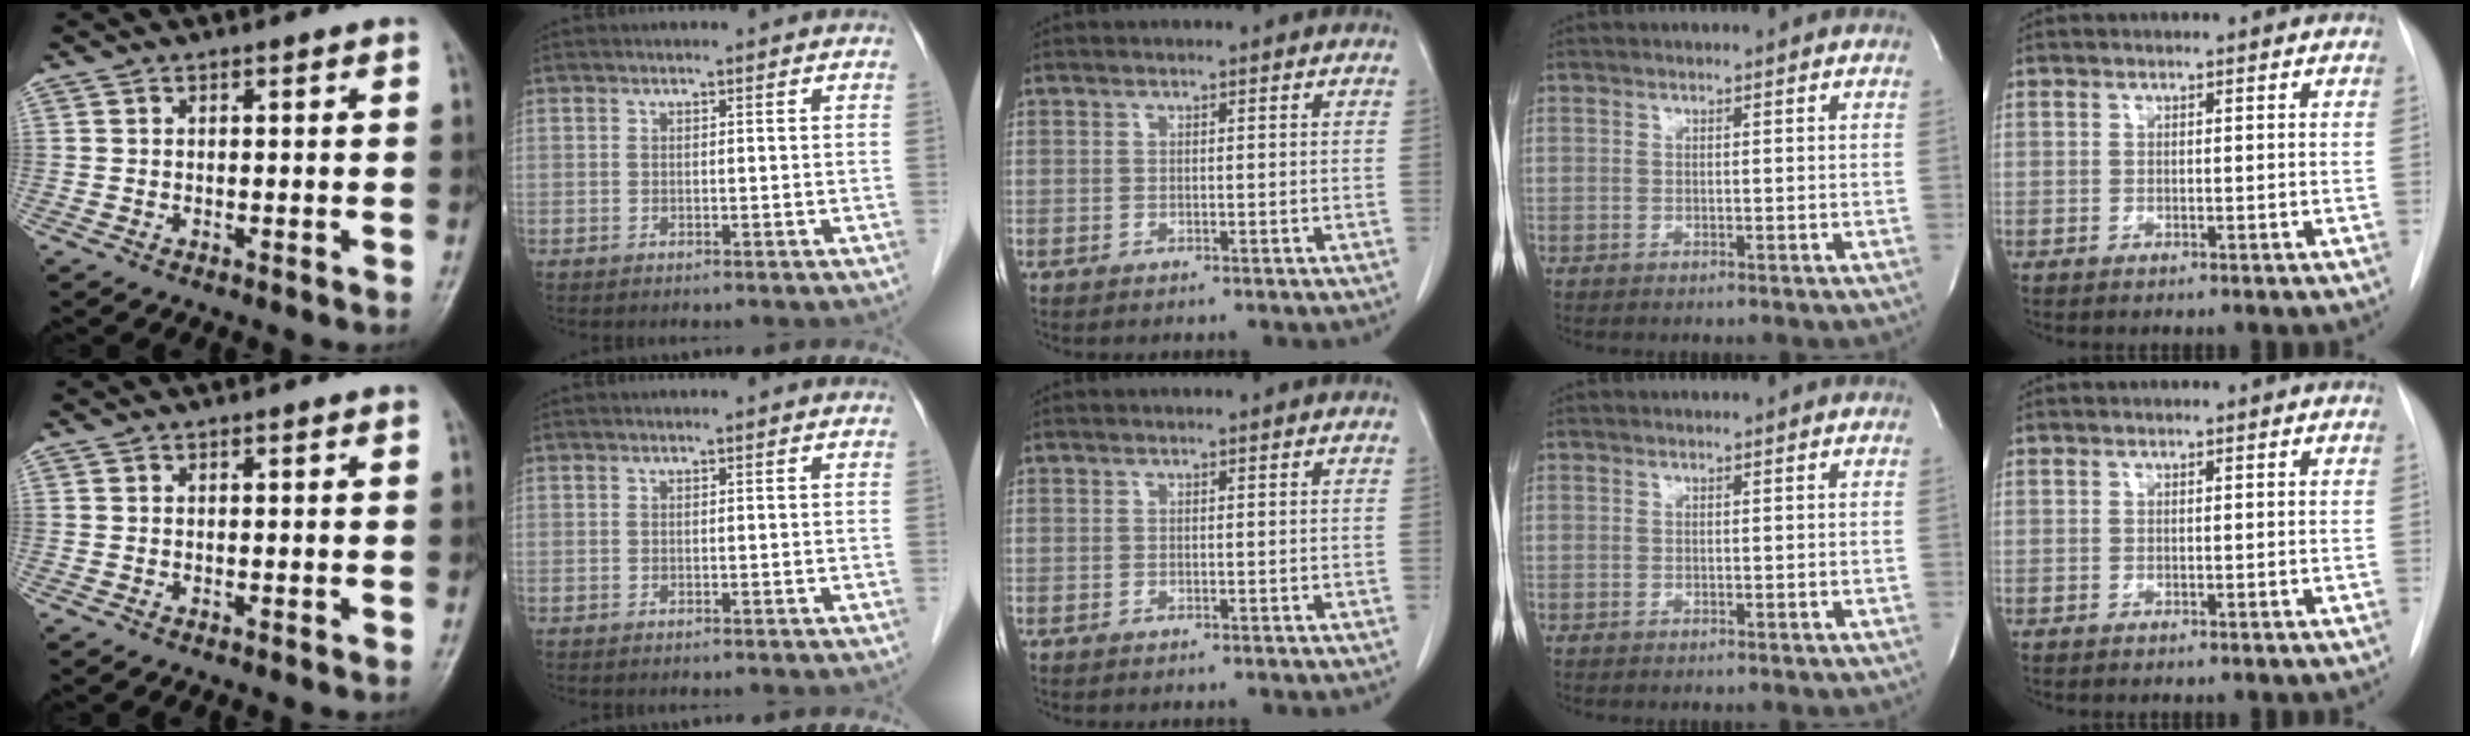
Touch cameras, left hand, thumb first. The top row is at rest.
{}